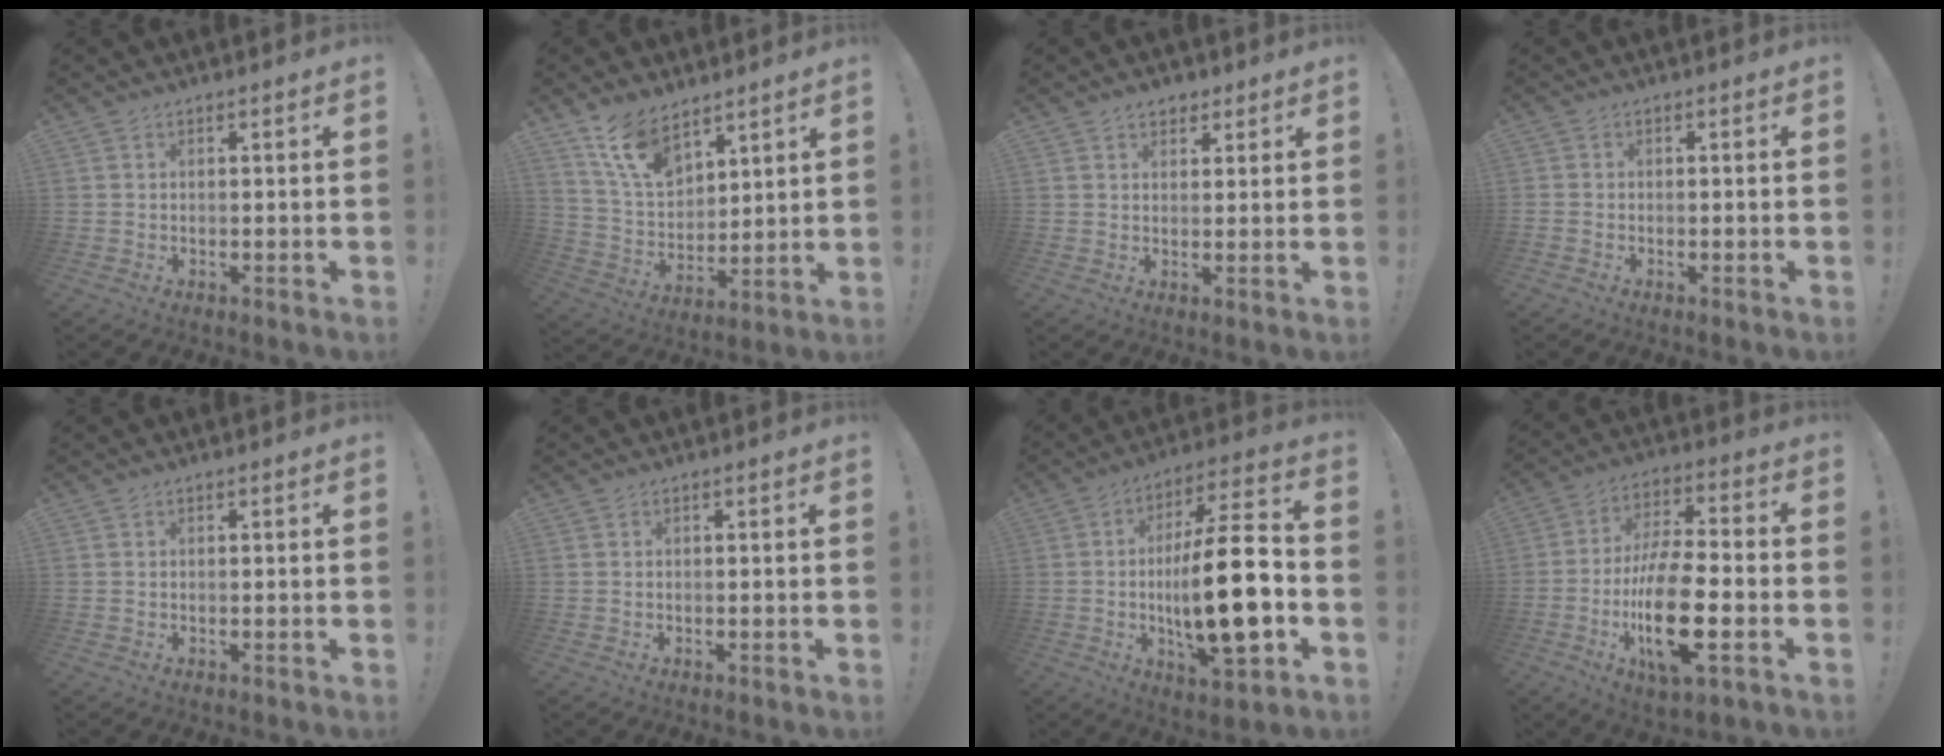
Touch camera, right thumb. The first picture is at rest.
{"total": 13.0, "force": [9.6, 6.4, 6.0], "torque": [-0.127, -0.051, 0.185]}
{"total": 3.7, "force": [2.3, 2.6, 1.1], "torque": [-0.005, -0.009, 0.040]}
{"total": 0.8, "force": [-0.6, 0.1, 0.4], "torque": [-0.008, 0.000, -0.010]}
{"total": 0.0}
{"total": 0.0}
{"total": 21.7, "force": [-2.8, 6.1, 20.6], "torque": [-0.352, 0.001, -0.051]}
{"total": 19.1, "force": [-5.6, 6.9, 16.9], "torque": [-0.319, 0.016, -0.091]}